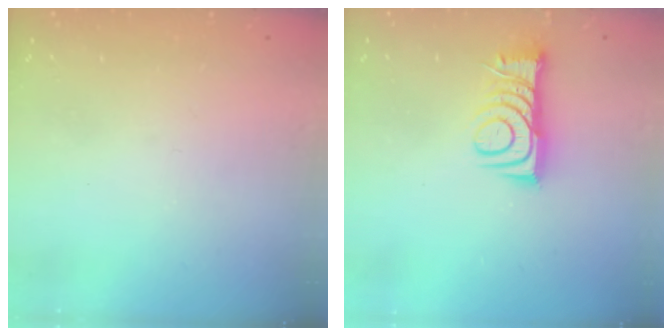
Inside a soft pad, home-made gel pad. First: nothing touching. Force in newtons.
{"total": 9.2, "press": 9.2, "slide": 0.3}